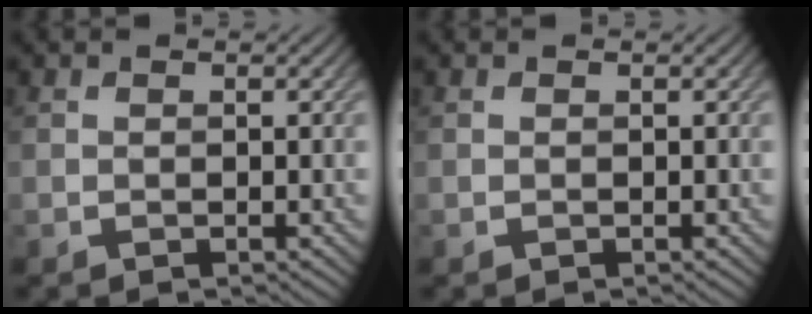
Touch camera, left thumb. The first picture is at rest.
{"total": 0.0}